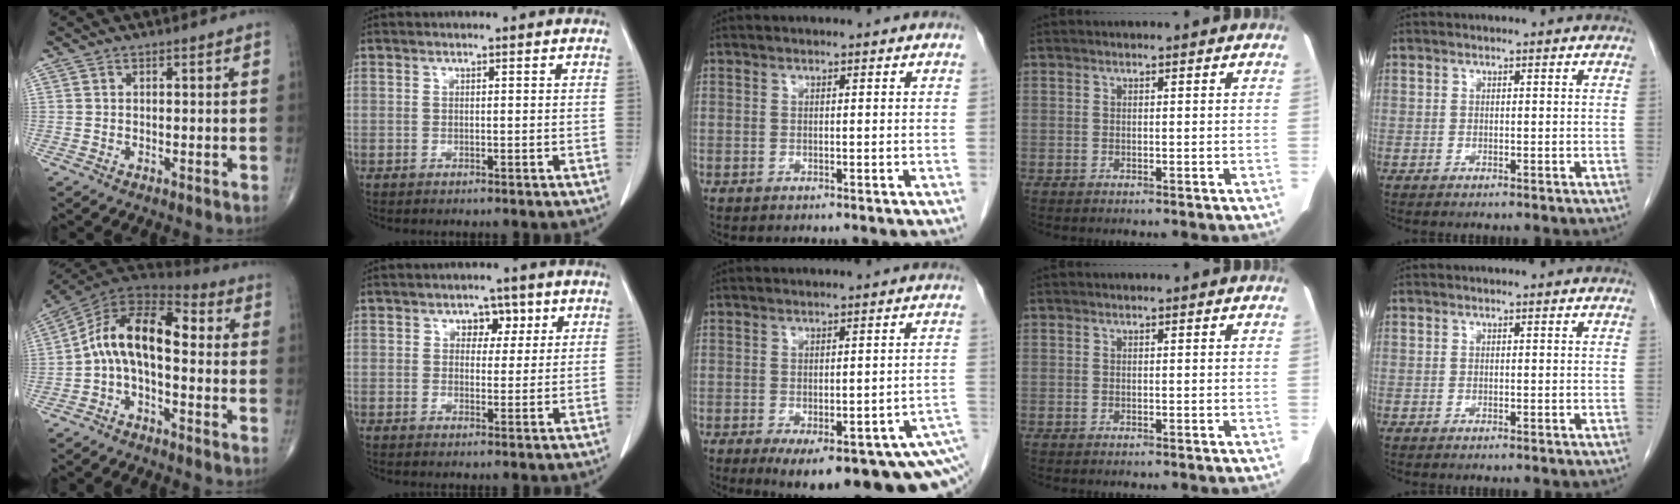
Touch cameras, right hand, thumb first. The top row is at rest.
{"thumb": {"total": 13.2, "force": [-0.6, 7.0, 11.2], "torque": [-0.177, 0.057, -0.025]}, "index": {"total": 3.7, "force": [1.5, 2.7, 2.1], "torque": [-0.020, 0.009, 0.020]}, "middle": {"total": 18.7, "force": [-11.3, 4.9, 14.2], "torque": [-0.123, -0.010, -0.131]}}